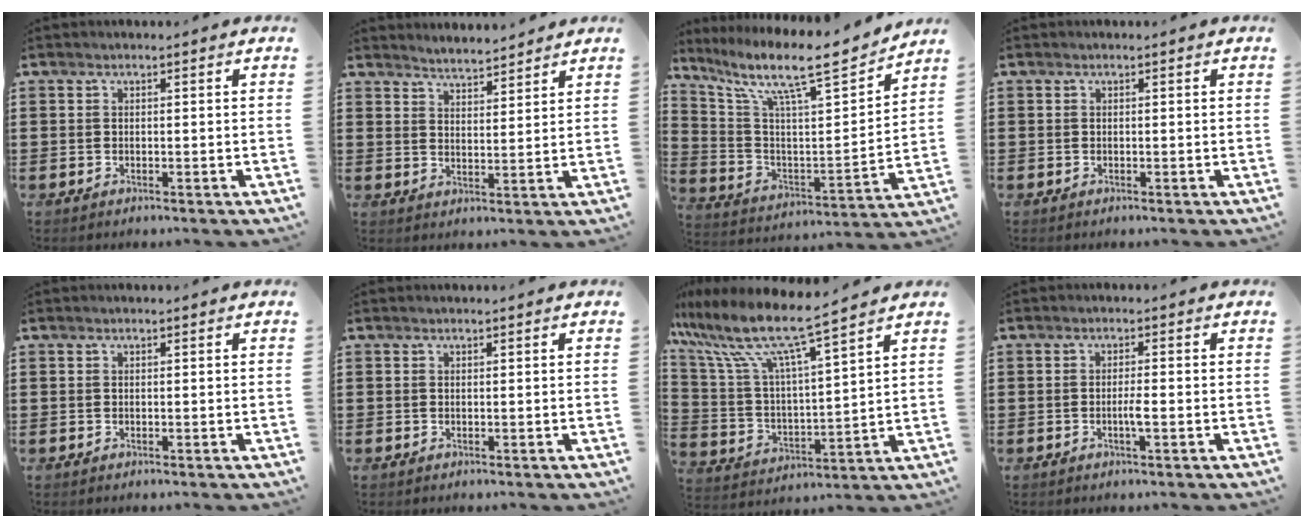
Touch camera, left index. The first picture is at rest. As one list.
[{"total": 3.5, "force": [3.4, -0.1, -0.2], "torque": [-0.008, -0.014, 0.064]}, {"total": 11.0, "force": [8.7, 1.8, 6.6], "torque": [-0.148, -0.060, 0.135]}, {"total": 0.0}, {"total": 0.0}, {"total": 0.0}, {"total": 9.4, "force": [7.8, 0.6, 5.2], "torque": [-0.136, -0.050, 0.129]}, {"total": 2.0, "force": [-0.6, 0.1, 1.9], "torque": [-0.035, 0.000, -0.011]}]